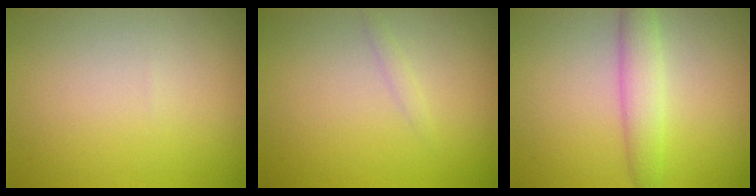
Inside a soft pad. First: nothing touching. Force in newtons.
{"total": 0.6, "press": 0.6, "slide": 0.1}
{"total": 2.9, "press": 2.9, "slide": 0.1}